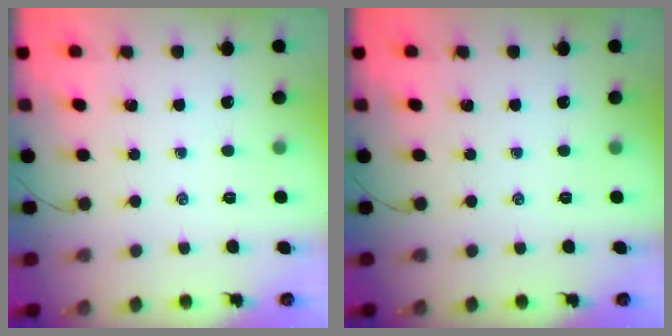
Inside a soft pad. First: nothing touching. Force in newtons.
{"total": 0.0}